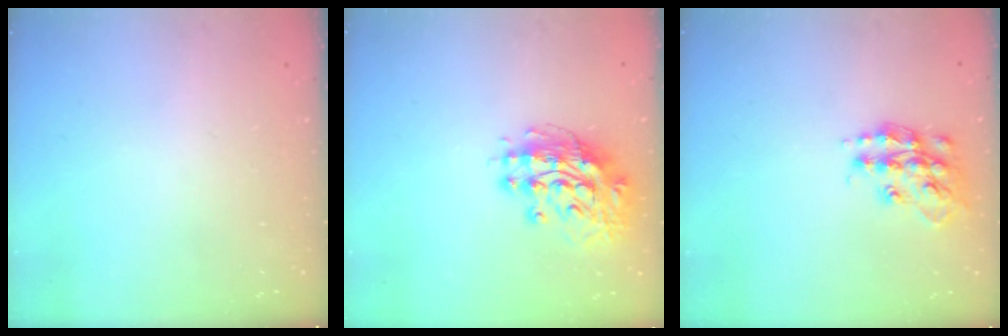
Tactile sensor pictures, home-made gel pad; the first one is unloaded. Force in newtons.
{"total": 13.1, "press": 13.0, "slide": 1.6}
{"total": 15.2, "press": 15.2, "slide": 0.9}